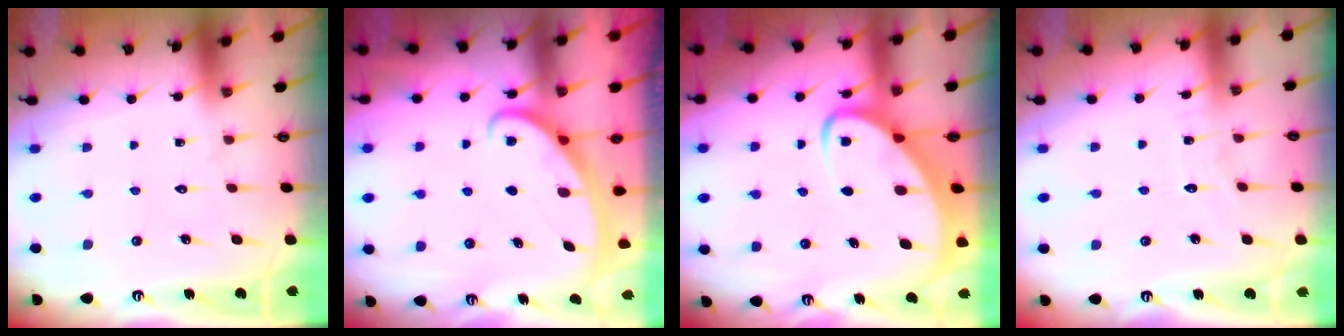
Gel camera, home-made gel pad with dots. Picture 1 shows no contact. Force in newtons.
{"total": 2.5, "press": 2.5, "slide": 0.3}
{"total": 4.5, "press": 4.5, "slide": 0.4}
{"total": 3.8, "press": 3.8, "slide": 0.3}